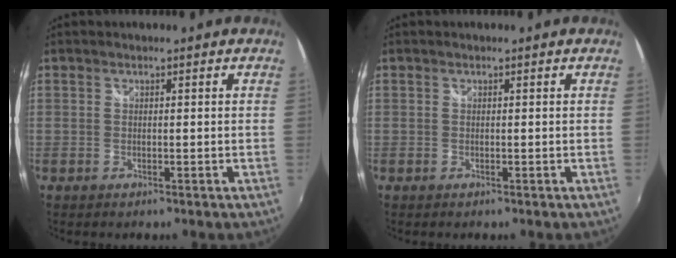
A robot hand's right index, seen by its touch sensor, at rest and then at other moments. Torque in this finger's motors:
{"motor_torque": [0.00, 0.00, 0.00, 0.00]}